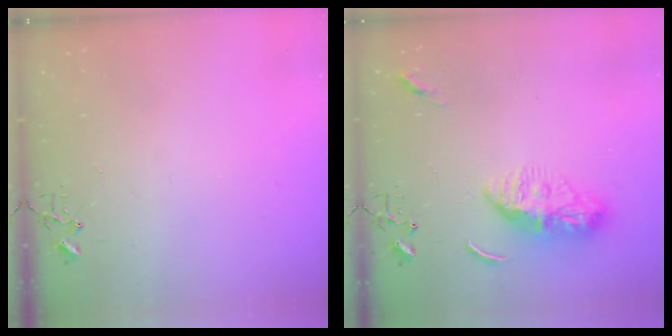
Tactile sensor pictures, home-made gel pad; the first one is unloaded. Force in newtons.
{"total": 12.5, "press": 12.5, "slide": 1.1}